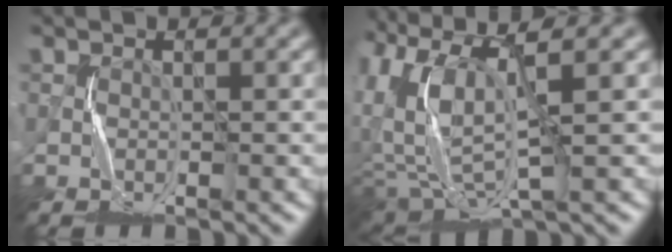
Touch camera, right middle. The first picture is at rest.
{"total": 10.1, "force": [3.3, 4.5, 8.4], "torque": [-0.204, 0.000, 0.069]}